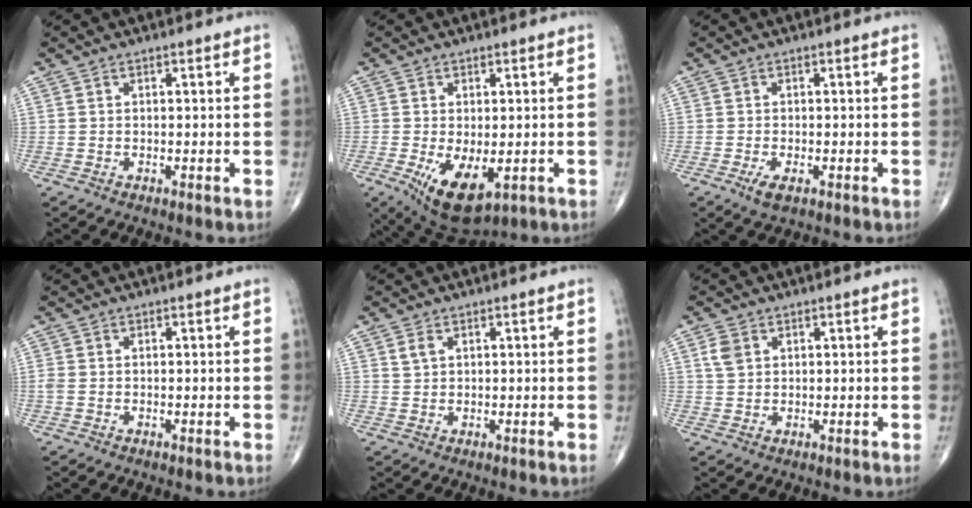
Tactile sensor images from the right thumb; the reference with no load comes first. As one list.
[{"total": 9.6, "force": [-2.8, 4.7, 7.9], "torque": [-0.124, -0.016, -0.029]}, {"total": 2.7, "force": [-1.2, 1.1, 2.2], "torque": [-0.041, -0.004, -0.023]}, {"total": 1.1, "force": [-0.1, 0.8, 0.7], "torque": [-0.023, -0.001, -0.003]}, {"total": 1.7, "force": [0.8, 1.1, 1.0], "torque": [-0.018, 0.001, 0.019]}, {"total": 3.1, "force": [1.2, 2.2, 1.7], "torque": [-0.032, 0.002, 0.027]}]